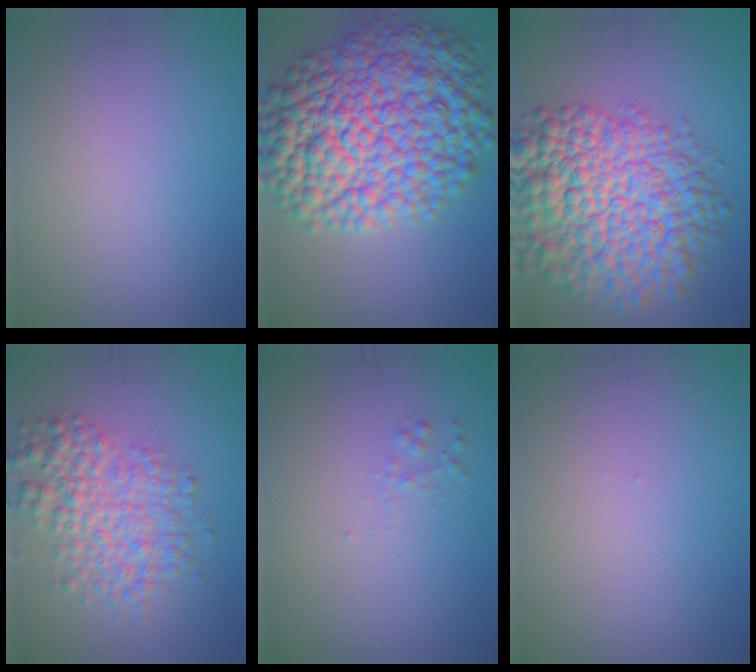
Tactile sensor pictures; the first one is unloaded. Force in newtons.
{"total": 13.8, "press": 13.8, "slide": 0.1}
{"total": 12.1, "press": 12.1, "slide": 0.4}
{"total": 5.2, "press": 5.2, "slide": 0.1}
{"total": 0.6, "press": 0.6, "slide": 0.0}
{"total": 0.0}